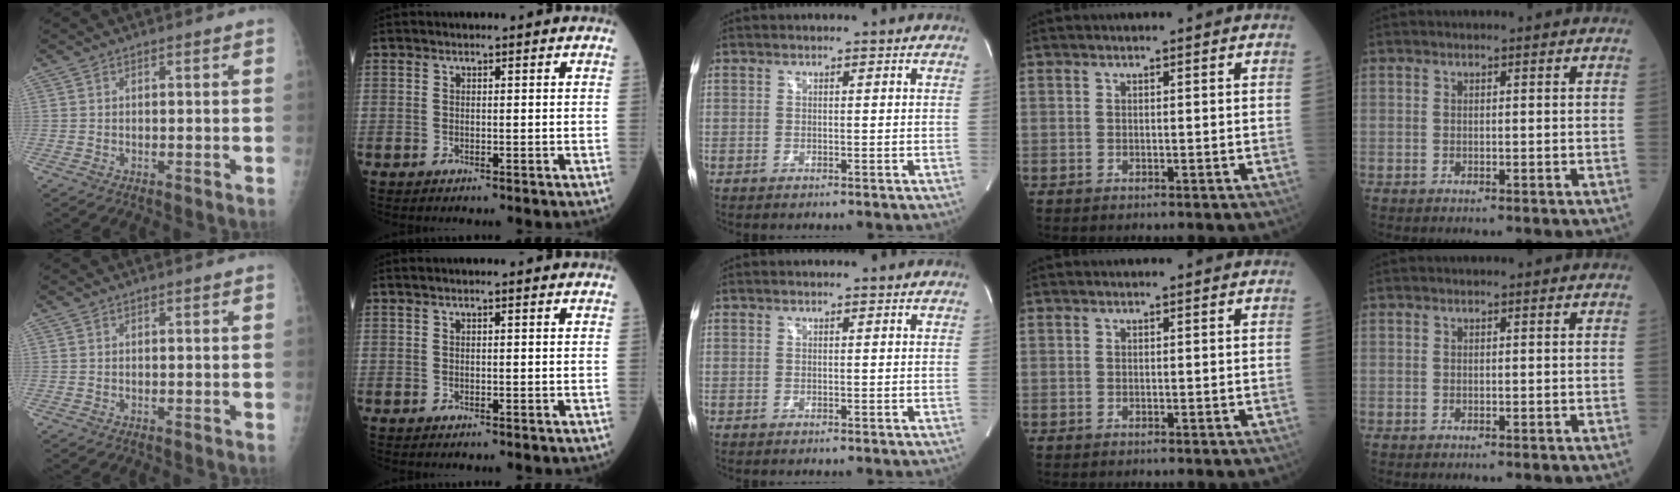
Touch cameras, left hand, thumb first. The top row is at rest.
{"index": {"total": 0.8, "force": [0.4, -0.1, 0.6], "torque": [-0.017, 0.012, 0.008]}}